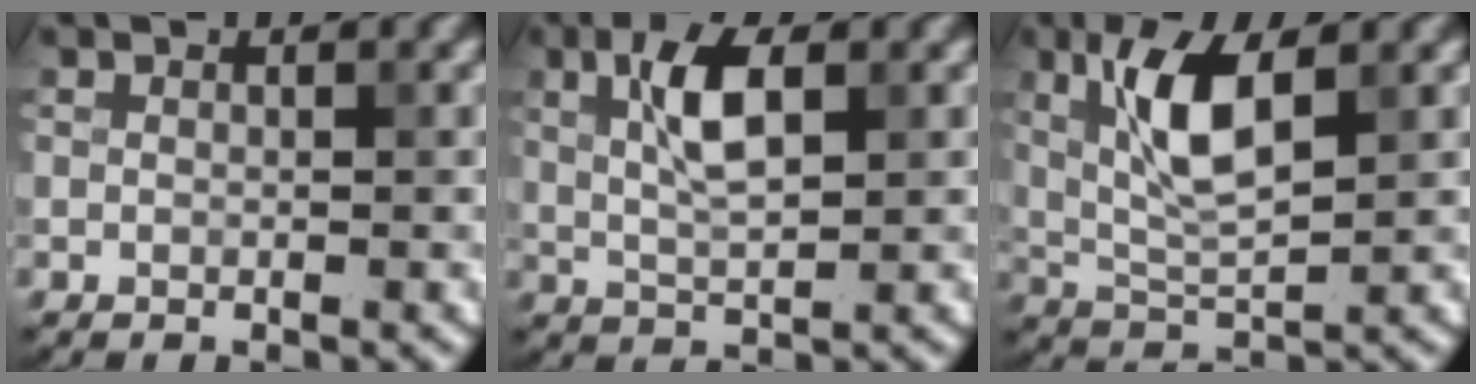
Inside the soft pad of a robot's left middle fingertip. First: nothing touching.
{"total": 4.6, "force": [1.3, 1.6, 4.2], "torque": [-0.084, 0.008, 0.022]}
{"total": 5.9, "force": [1.8, 1.9, 5.3], "torque": [-0.109, 0.002, 0.036]}